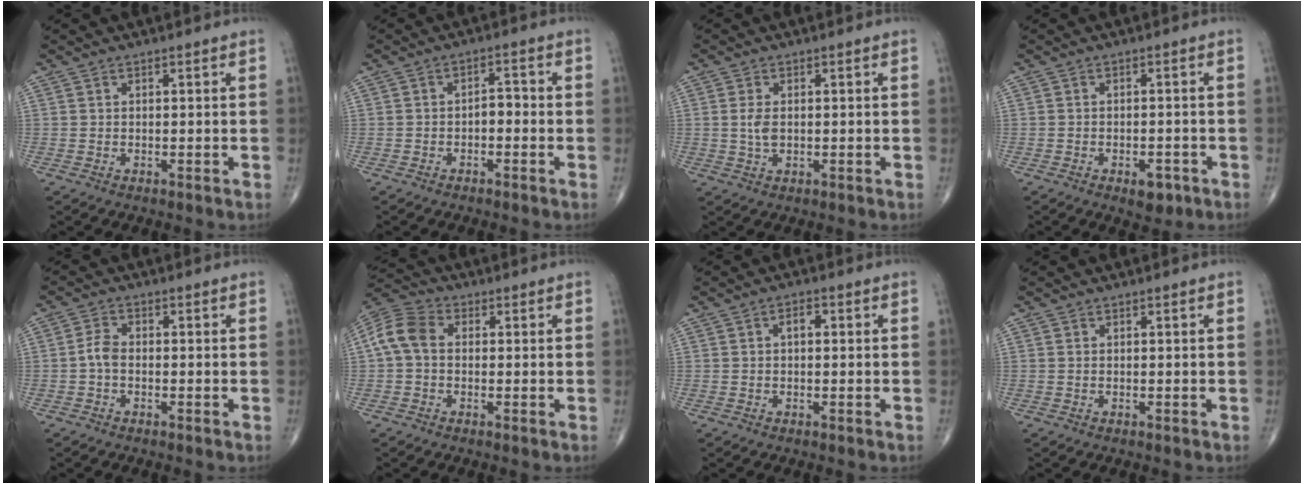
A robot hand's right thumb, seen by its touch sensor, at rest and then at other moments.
{"total": 2.7, "force": [-1.0, 1.5, 2.0], "torque": [-0.021, 0.019, -0.020]}
{"total": 3.0, "force": [0.2, 1.7, 2.4], "torque": [-0.048, -0.002, 0.003]}
{"total": 3.8, "force": [-1.9, 2.0, 2.5], "torque": [-0.020, 0.008, -0.022]}
{"total": 2.8, "force": [-0.7, 1.7, 2.1], "torque": [-0.042, 0.009, -0.021]}
{"total": 7.7, "force": [0.3, 5.6, 5.3], "torque": [-0.108, 0.026, -0.003]}
{"total": 2.1, "force": [0.3, 1.1, 1.7], "torque": [-0.022, 0.009, 0.002]}
{"total": 0.0}